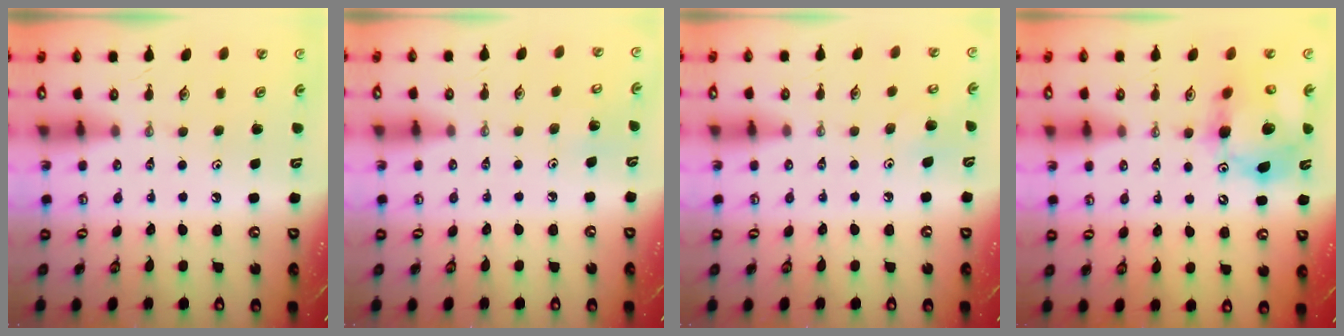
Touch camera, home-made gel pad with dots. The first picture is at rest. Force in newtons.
{"total": 4.2, "press": 4.2, "slide": 0.4}
{"total": 6.9, "press": 6.8, "slide": 0.8}
{"total": 14.7, "press": 14.5, "slide": 2.4}